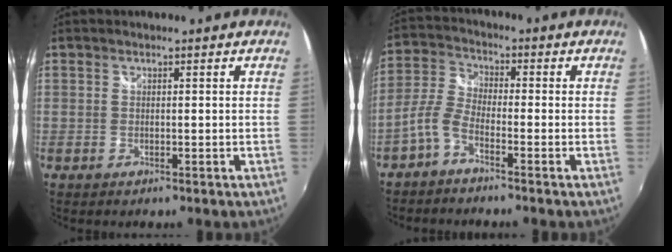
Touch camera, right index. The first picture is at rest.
{"total": 4.6, "force": [-2.8, 1.7, 3.2], "torque": [-0.085, 0.015, -0.063]}